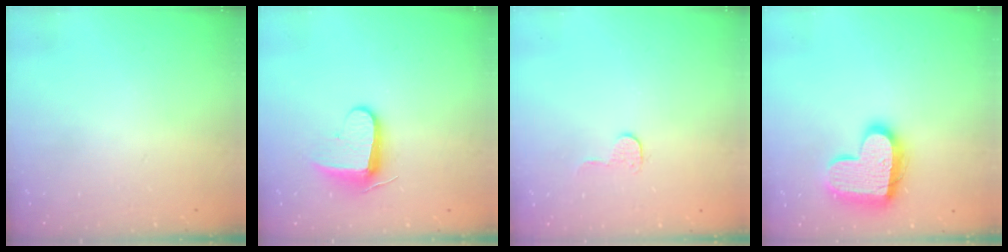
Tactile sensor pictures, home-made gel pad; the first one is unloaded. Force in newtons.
{"total": 9.3, "press": 9.3, "slide": 0.6}
{"total": 5.7, "press": 5.7, "slide": 0.2}
{"total": 17.6, "press": 17.5, "slide": 1.3}